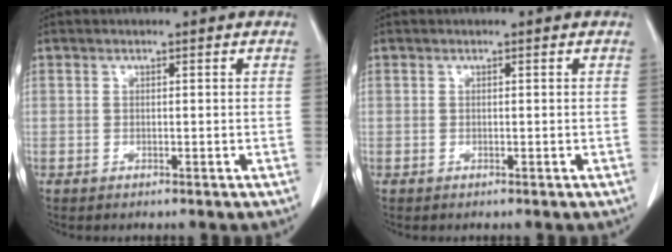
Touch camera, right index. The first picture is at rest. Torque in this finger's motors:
{"motor_torque": [0.00, 0.00, 0.01, 0.00]}